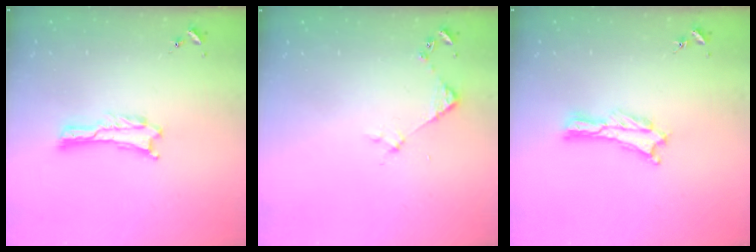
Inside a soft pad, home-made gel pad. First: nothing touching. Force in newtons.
{"total": 3.7, "press": 3.7, "slide": 0.2}
{"total": 0.7, "press": 0.7, "slide": 0.2}